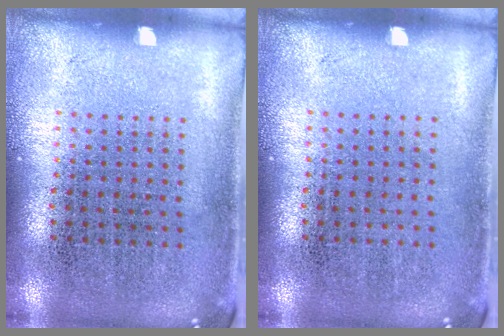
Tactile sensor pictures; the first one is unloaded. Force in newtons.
{"total": 0.0}